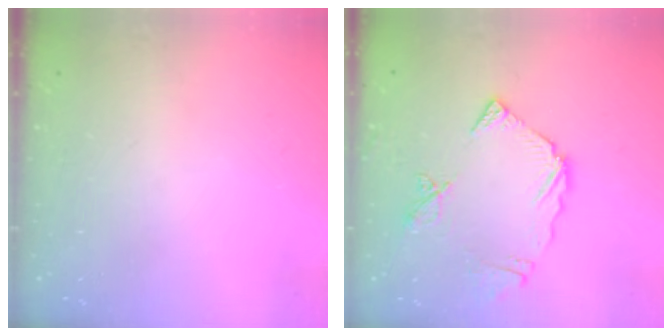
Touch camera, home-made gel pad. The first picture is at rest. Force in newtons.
{"total": 10.8, "press": 10.7, "slide": 1.4}